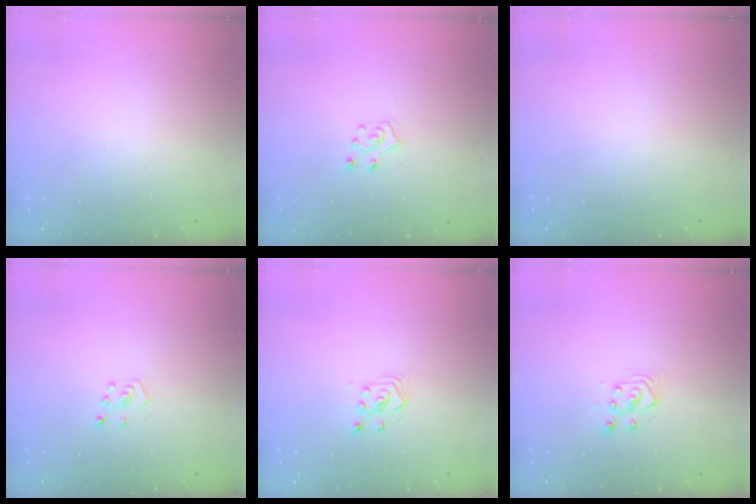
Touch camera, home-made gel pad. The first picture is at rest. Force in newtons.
{"total": 5.0, "press": 4.9, "slide": 0.4}
{"total": 0.0}
{"total": 4.0, "press": 4.0, "slide": 0.4}
{"total": 2.5, "press": 2.2, "slide": 1.1}
{"total": 2.9, "press": 2.7, "slide": 1.0}